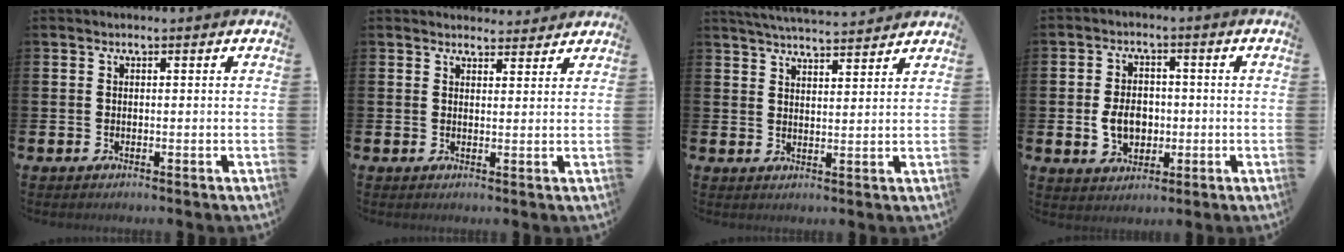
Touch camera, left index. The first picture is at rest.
{"total": 2.5, "force": [2.4, 0.7, -0.2], "torque": [0.010, -0.014, 0.042]}
{"total": 4.8, "force": [4.8, 0.1, 0.5], "torque": [-0.018, -0.026, 0.086]}
{"total": 5.3, "force": [-0.6, 4.0, 3.4], "torque": [-0.055, 0.005, -0.016]}